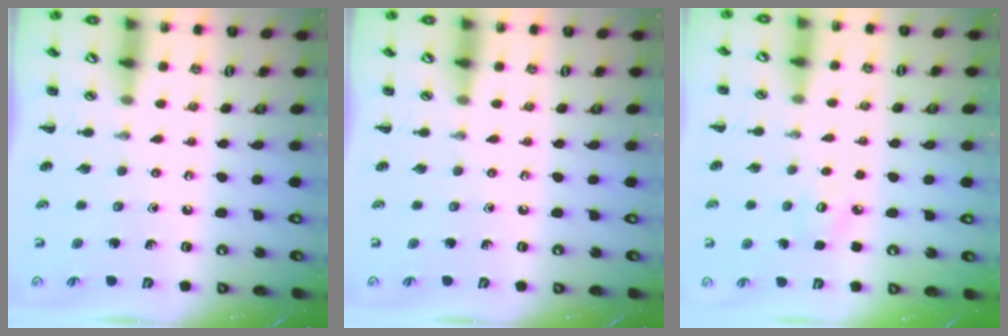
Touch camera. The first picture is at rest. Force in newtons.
{"total": 0.0}
{"total": 2.9, "press": 2.8, "slide": 0.7}